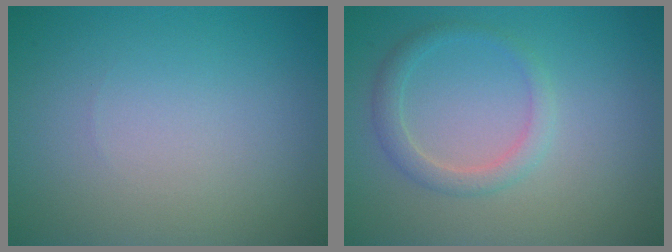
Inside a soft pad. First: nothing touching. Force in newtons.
{"total": 2.0, "press": 2.0, "slide": 0.0}